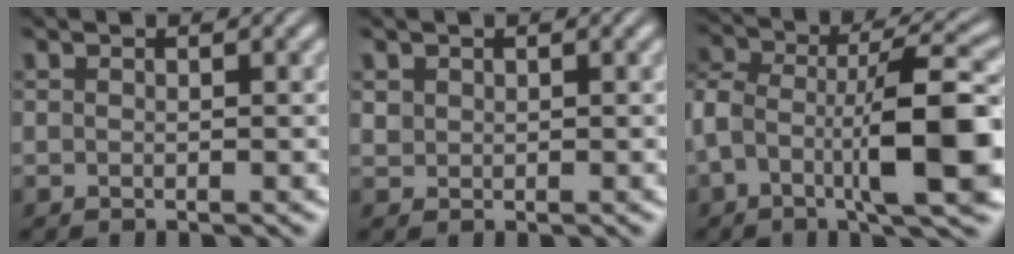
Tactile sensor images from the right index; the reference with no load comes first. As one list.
[{"total": 1.0, "force": [0.4, 0.9, 0.4], "torque": [-0.017, -0.009, 0.017]}, {"total": 9.5, "force": [-1.3, 5.0, 8.0], "torque": [-0.144, -0.012, -0.019]}]